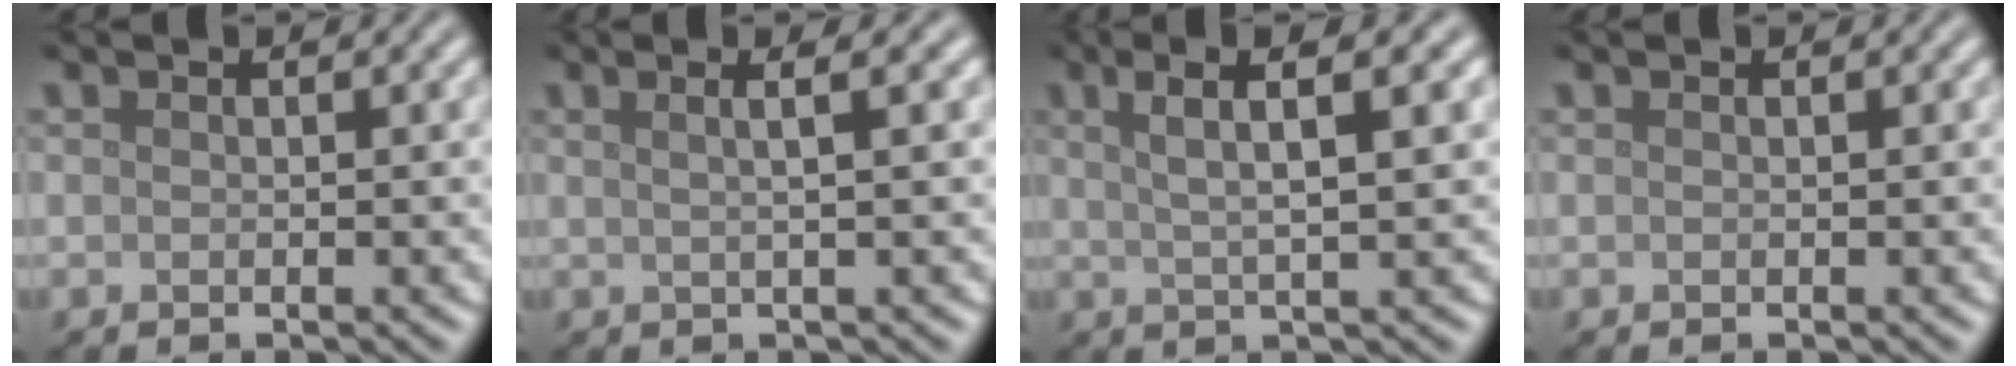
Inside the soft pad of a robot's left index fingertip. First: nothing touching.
{"total": 3.5, "force": [1.4, 1.3, 3.0], "torque": [-0.027, 0.015, -0.013]}
{"total": 5.2, "force": [2.4, 1.0, 4.5], "torque": [-0.067, 0.011, 0.037]}
{"total": 0.0}